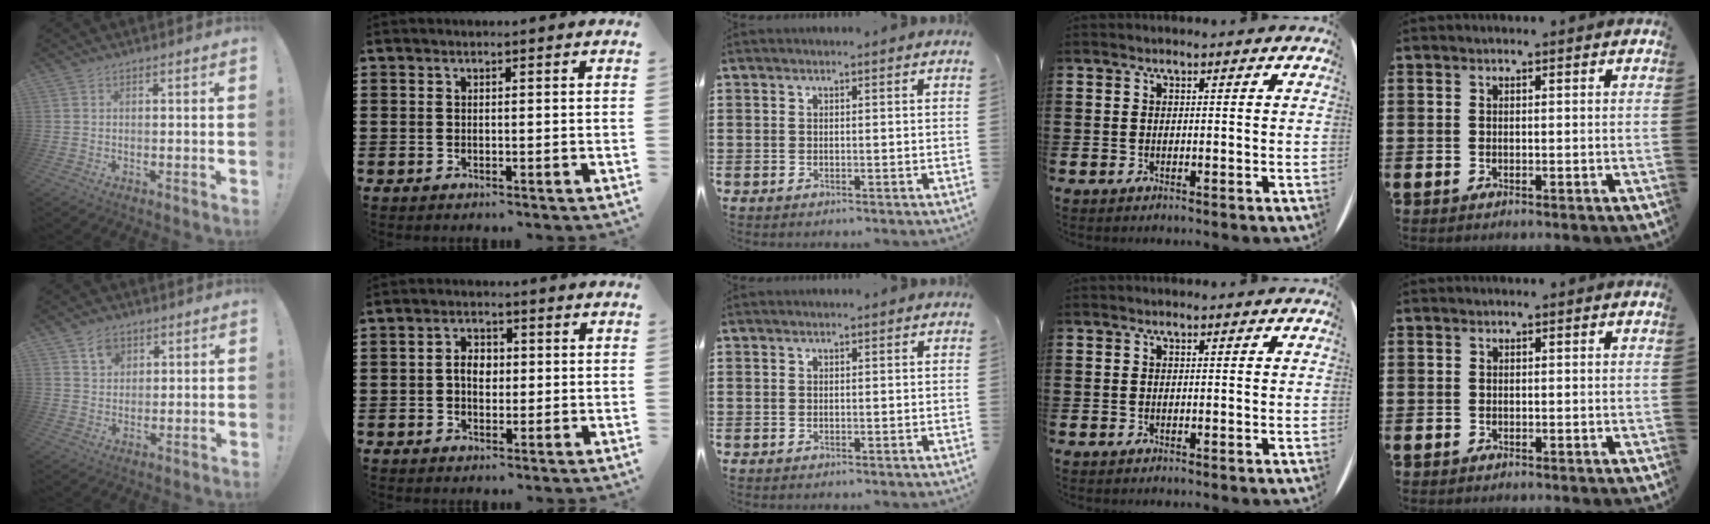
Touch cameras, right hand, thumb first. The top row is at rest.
{"thumb": {"total": 5.4, "force": [3.3, 3.9, 1.7], "torque": [-0.013, -0.015, 0.057]}, "index": {"total": 3.3, "force": [-0.1, 2.3, 2.5], "torque": [-0.050, 0.009, -0.004]}}